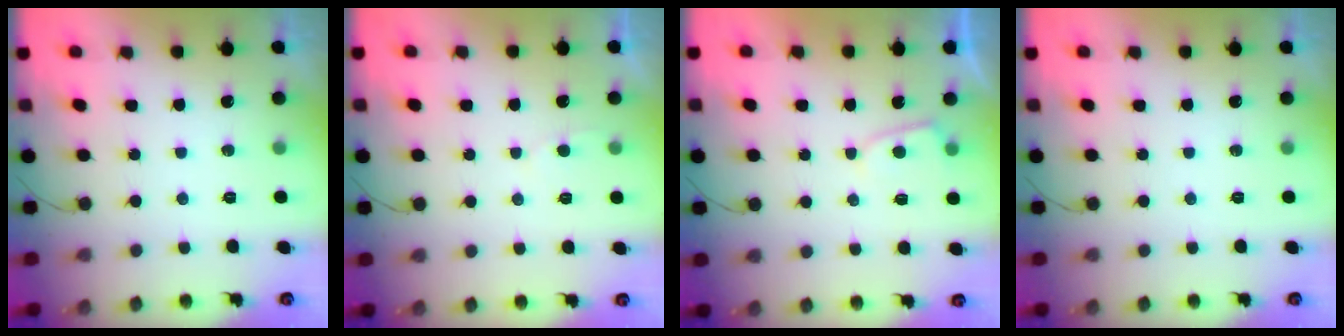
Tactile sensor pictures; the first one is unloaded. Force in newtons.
{"total": 2.2, "press": 2.2, "slide": 0.2}
{"total": 2.8, "press": 2.8, "slide": 0.3}
{"total": 0.0}